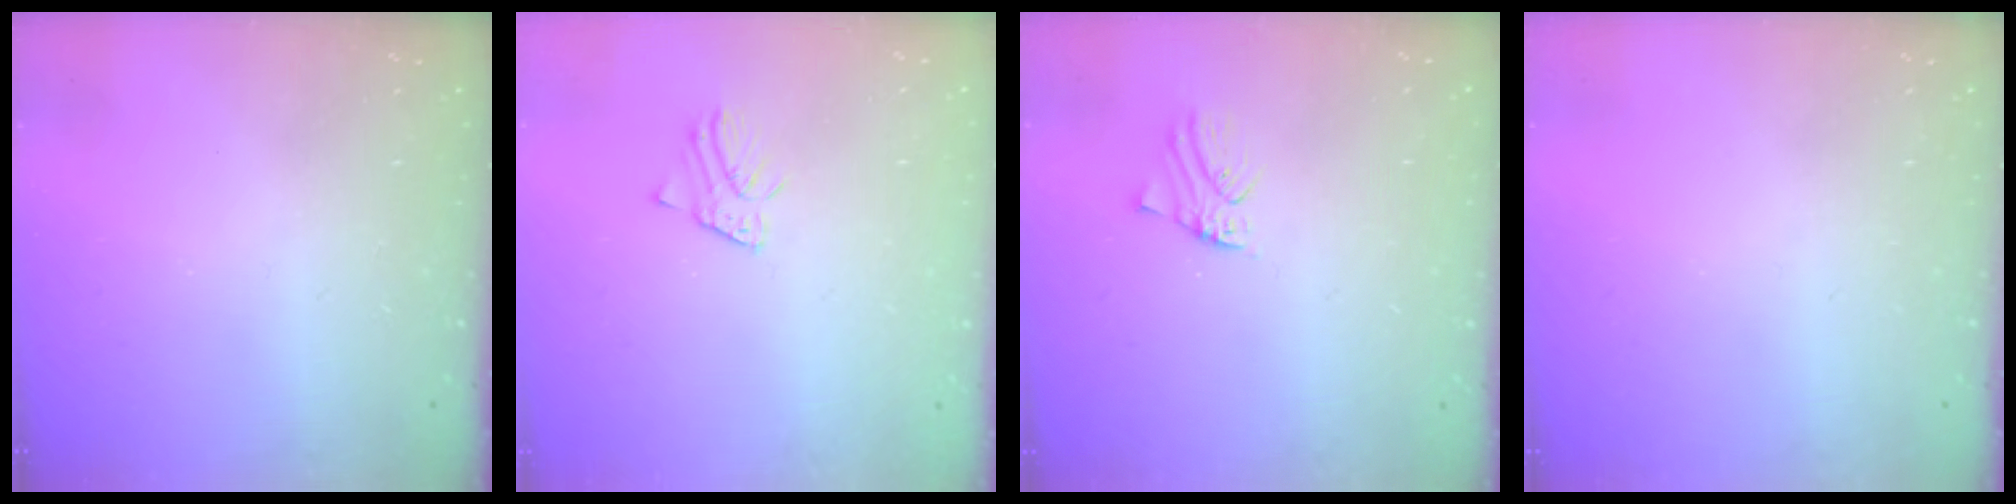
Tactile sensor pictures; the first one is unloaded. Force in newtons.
{"total": 1.7, "press": 1.6, "slide": 0.1}
{"total": 0.9, "press": 0.9, "slide": 0.1}
{"total": 0.0}